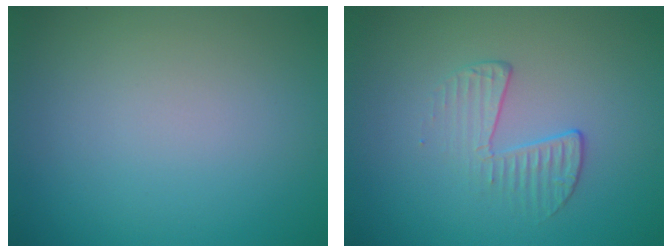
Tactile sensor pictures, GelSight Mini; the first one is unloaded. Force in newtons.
{"total": 2.1, "press": 1.0, "slide": 1.8}